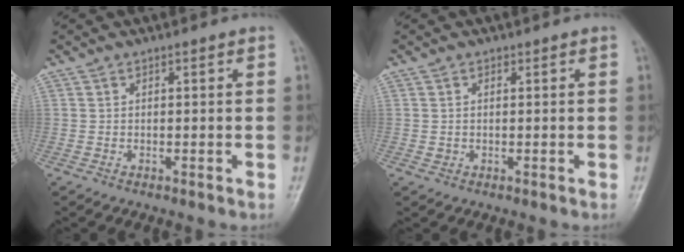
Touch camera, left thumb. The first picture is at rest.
{"total": 1.0, "force": [0.2, 1.0, 0.3], "torque": [0.000, 0.000, 0.003]}